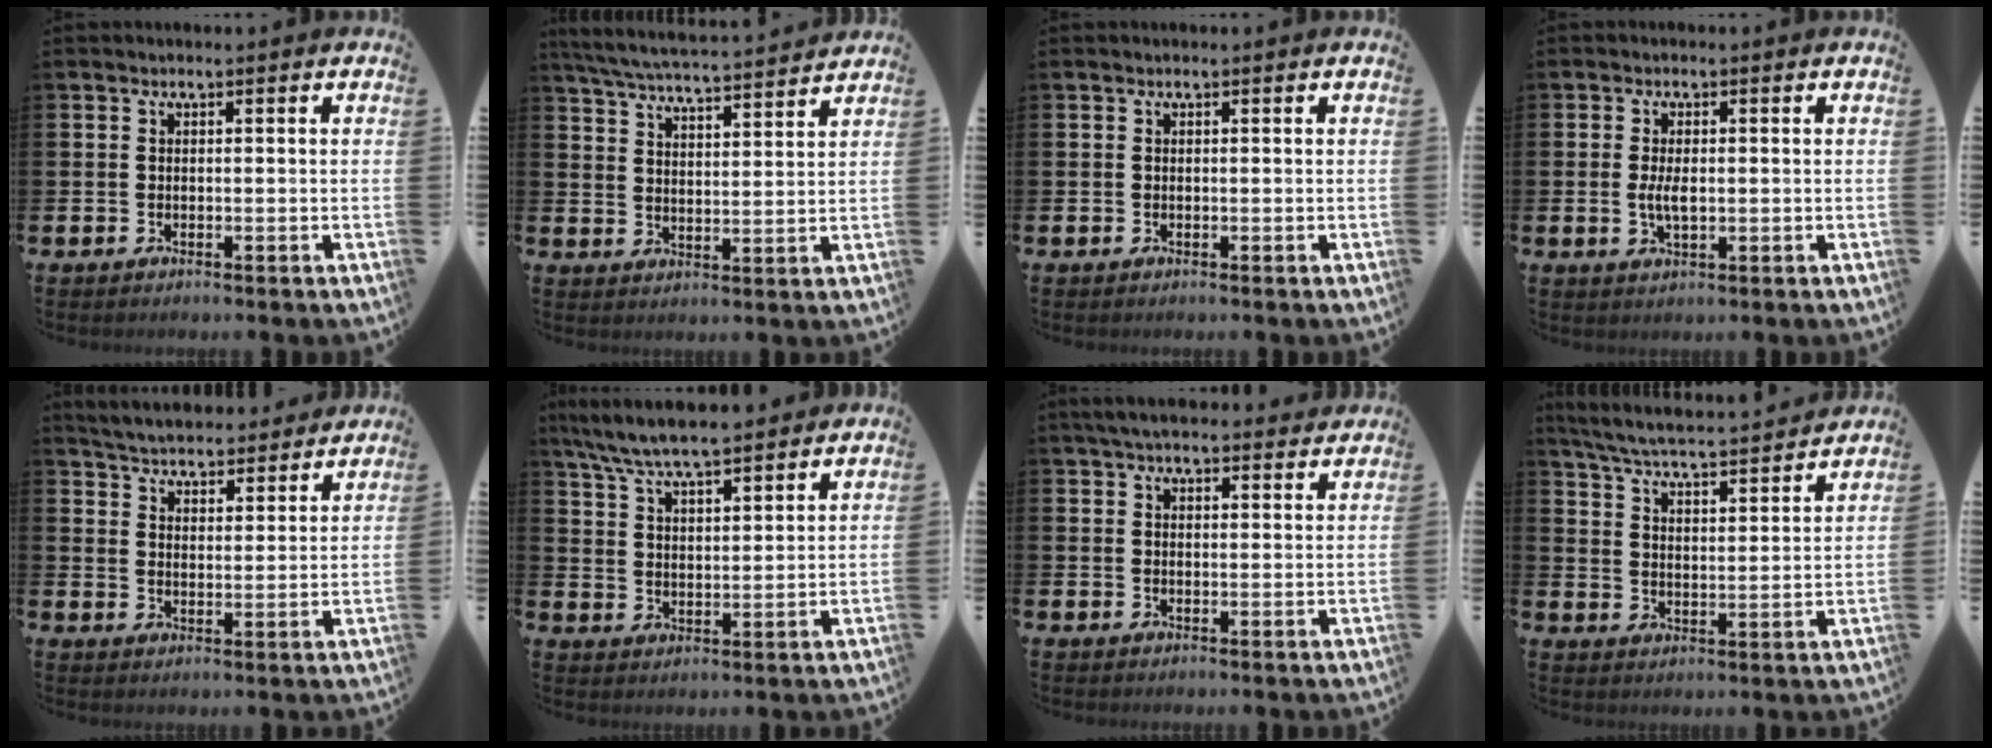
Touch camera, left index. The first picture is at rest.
{"total": 5.9, "force": [5.8, 0.1, 1.3], "torque": [-0.048, -0.041, 0.100]}
{"total": 0.0}
{"total": 3.0, "force": [0.0, 1.3, 2.7], "torque": [-0.041, -0.002, -0.004]}
{"total": 5.2, "force": [5.1, 0.8, 0.1], "torque": [-0.021, -0.042, 0.088]}
{"total": 7.1, "force": [6.9, 0.5, 1.9], "torque": [-0.066, -0.036, 0.124]}
{"total": 4.5, "force": [4.2, 0.9, 1.3], "torque": [-0.031, -0.014, 0.078]}
{"total": 5.7, "force": [5.5, 0.2, 1.6], "torque": [-0.058, -0.046, 0.091]}